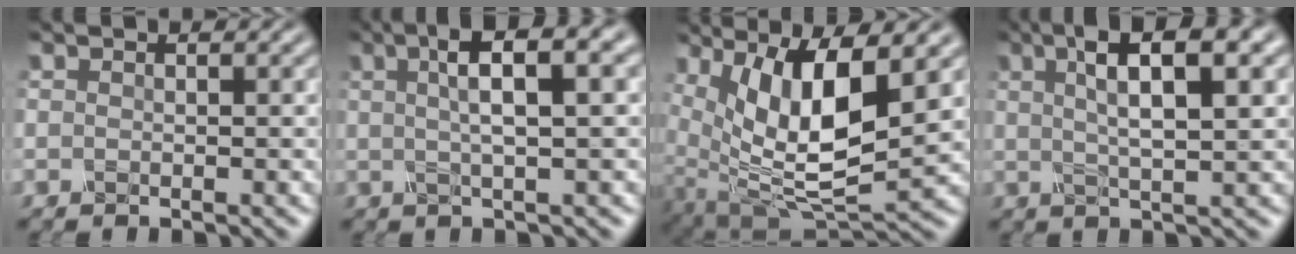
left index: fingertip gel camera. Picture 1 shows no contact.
{"total": 6.3, "force": [1.9, 1.4, 5.8], "torque": [-0.087, 0.016, 0.034]}
{"total": 11.5, "force": [3.2, 4.2, 10.2], "torque": [-0.193, -0.009, 0.070]}
{"total": 7.0, "force": [2.4, 1.5, 6.4], "torque": [-0.106, 0.012, 0.048]}